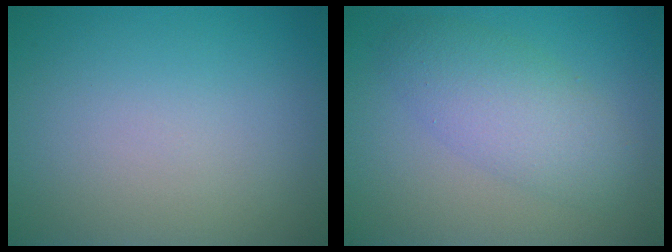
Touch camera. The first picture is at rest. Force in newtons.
{"total": 3.2, "press": 3.2, "slide": 0.2}